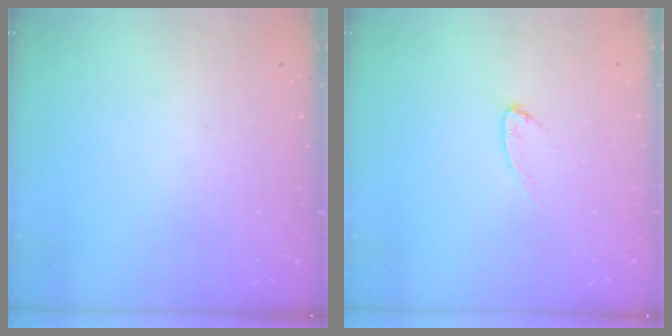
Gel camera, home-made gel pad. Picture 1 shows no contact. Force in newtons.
{"total": 3.8, "press": 3.8, "slide": 0.3}